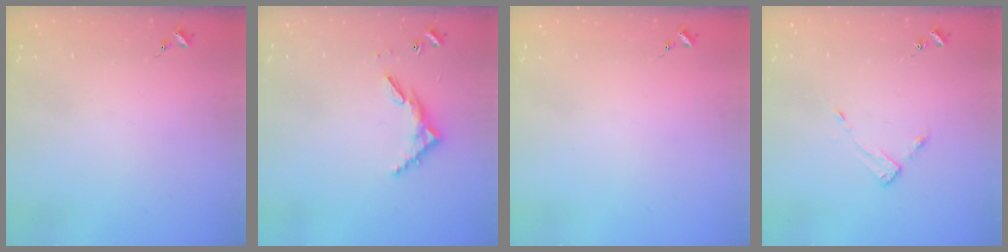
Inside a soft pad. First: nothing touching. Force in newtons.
{"total": 6.3, "press": 6.3, "slide": 0.5}
{"total": 0.0}
{"total": 4.6, "press": 4.6, "slide": 0.4}